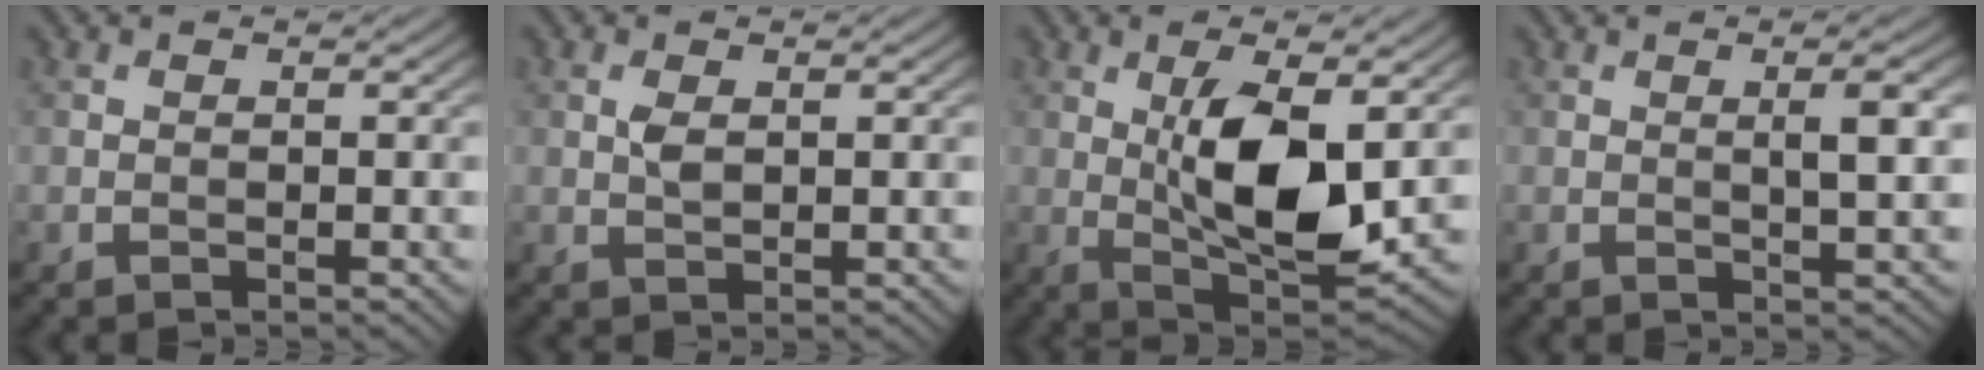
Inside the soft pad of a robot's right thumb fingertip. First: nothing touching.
{"total": 1.8, "force": [0.5, 0.9, 1.4], "torque": [-0.034, -0.001, 0.011]}
{"total": 10.7, "force": [1.1, 4.4, 9.8], "torque": [-0.179, -0.009, 0.027]}
{"total": 3.6, "force": [0.8, 0.6, 3.4], "torque": [-0.059, 0.004, 0.014]}